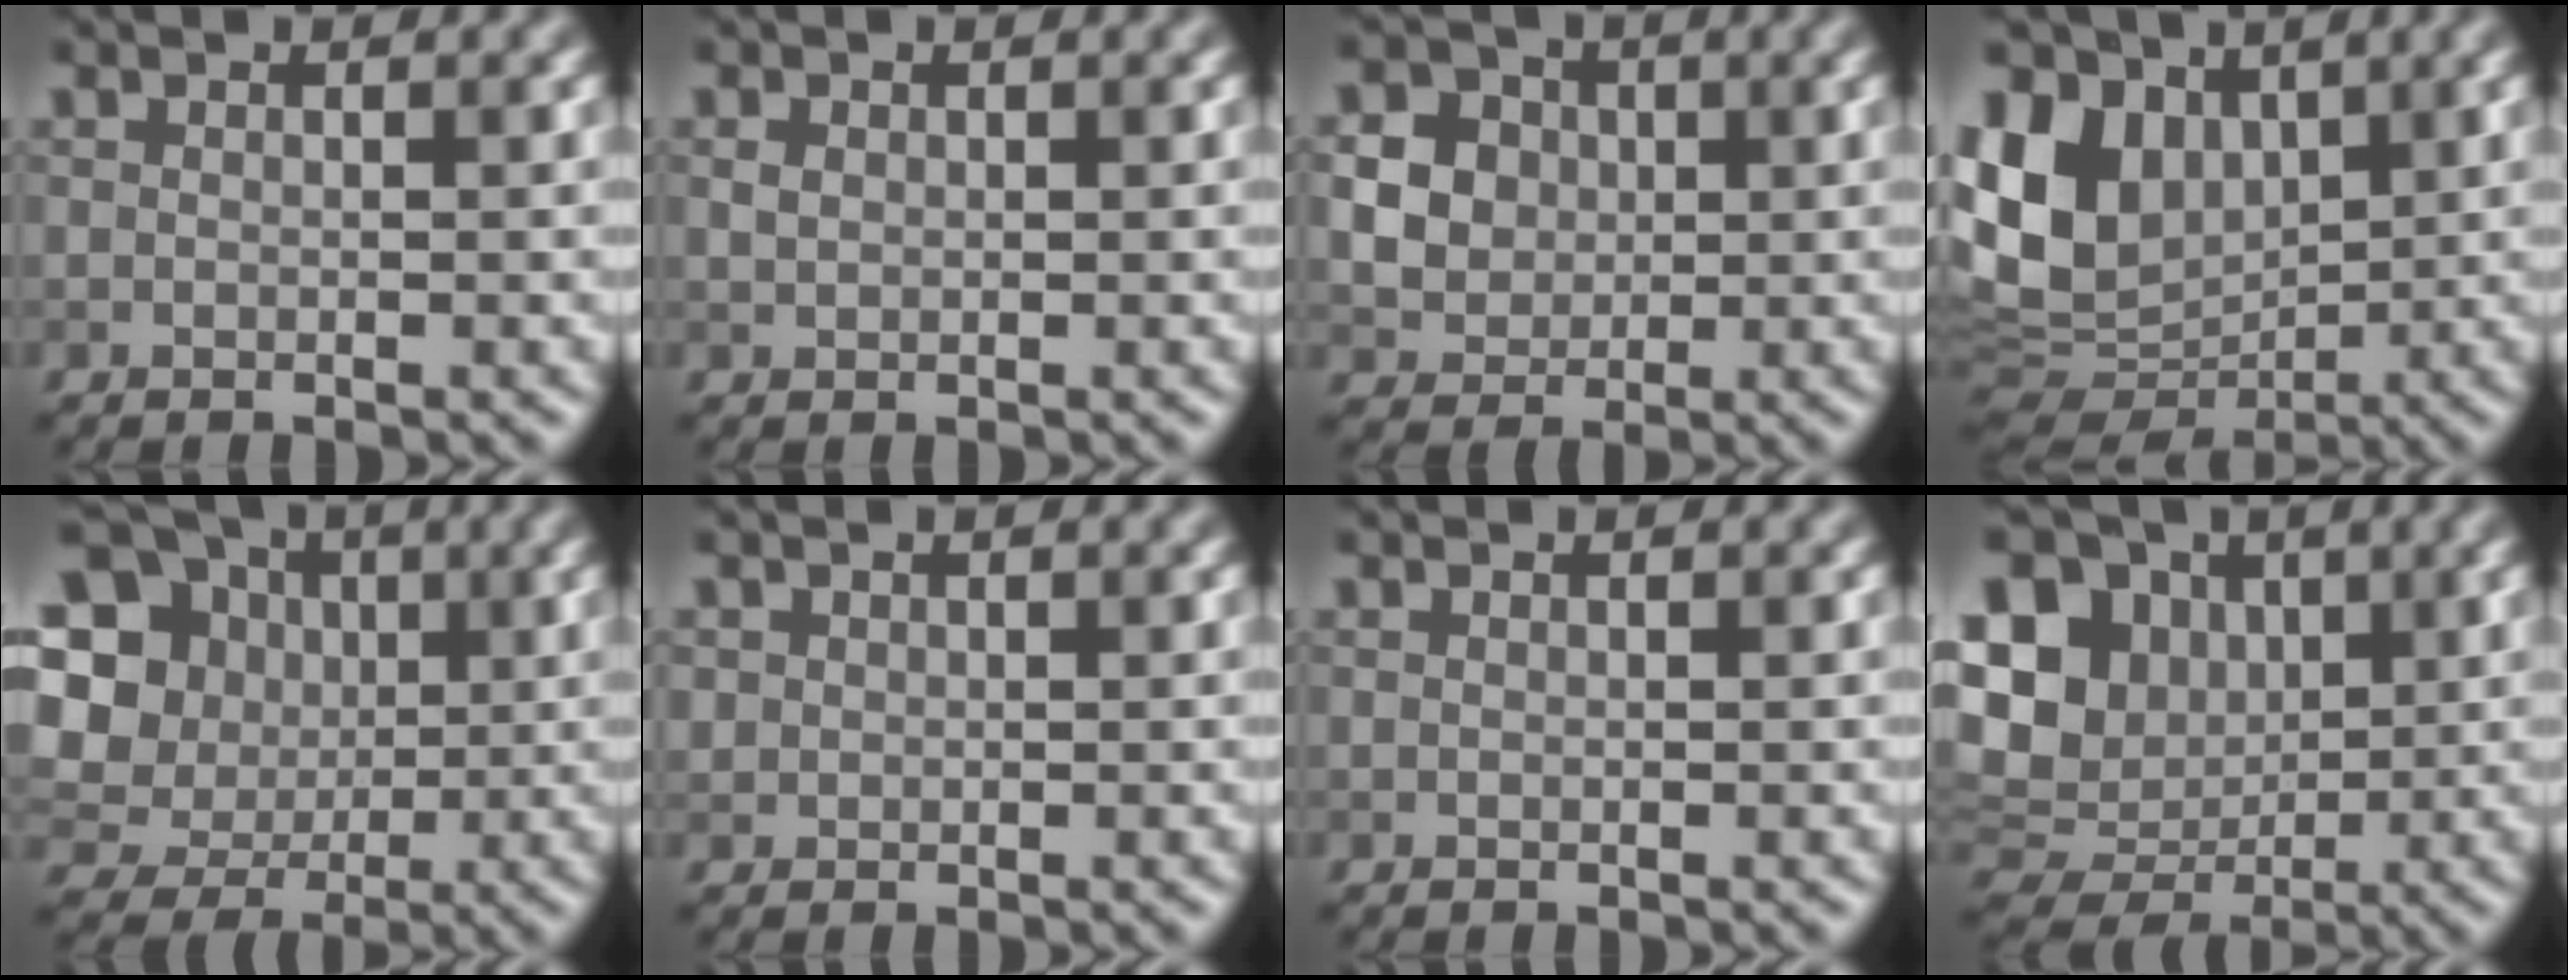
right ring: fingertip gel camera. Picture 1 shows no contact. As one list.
[{"total": 0.8, "force": [0.2, 0.7, 0.4], "torque": [-0.010, 0.000, 0.004]}, {"total": 5.8, "force": [1.1, 5.2, 2.5], "torque": [-0.052, 0.021, 0.024]}, {"total": 11.8, "force": [2.7, 8.7, 7.5], "torque": [-0.172, 0.013, 0.063]}, {"total": 17.0, "force": [3.0, 15.5, 6.4], "torque": [-0.176, 0.016, 0.042]}, {"total": 0.6, "force": [0.1, 0.6, 0.0], "torque": [0.005, -0.005, 0.005]}, {"total": 0.0}, {"total": 13.3, "force": [2.8, 10.8, 7.3], "torque": [-0.159, 0.023, 0.038]}]